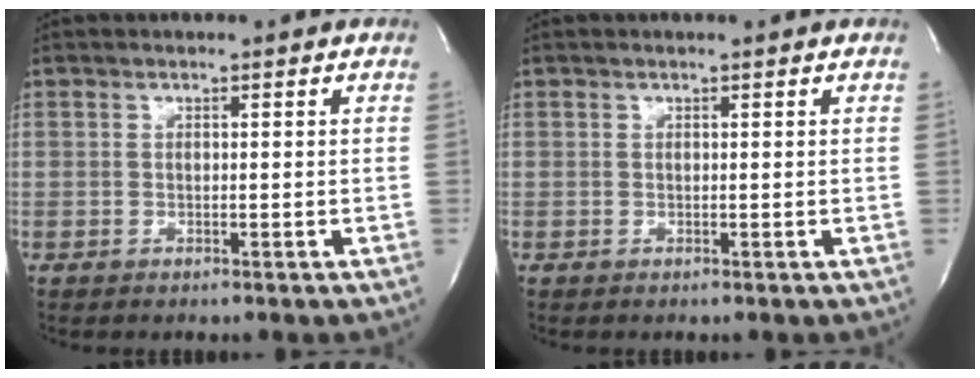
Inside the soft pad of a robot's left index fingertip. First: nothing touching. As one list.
[{"total": 0.8, "force": [0.7, 0.0, 0.3], "torque": [-0.006, 0.004, 0.011]}]